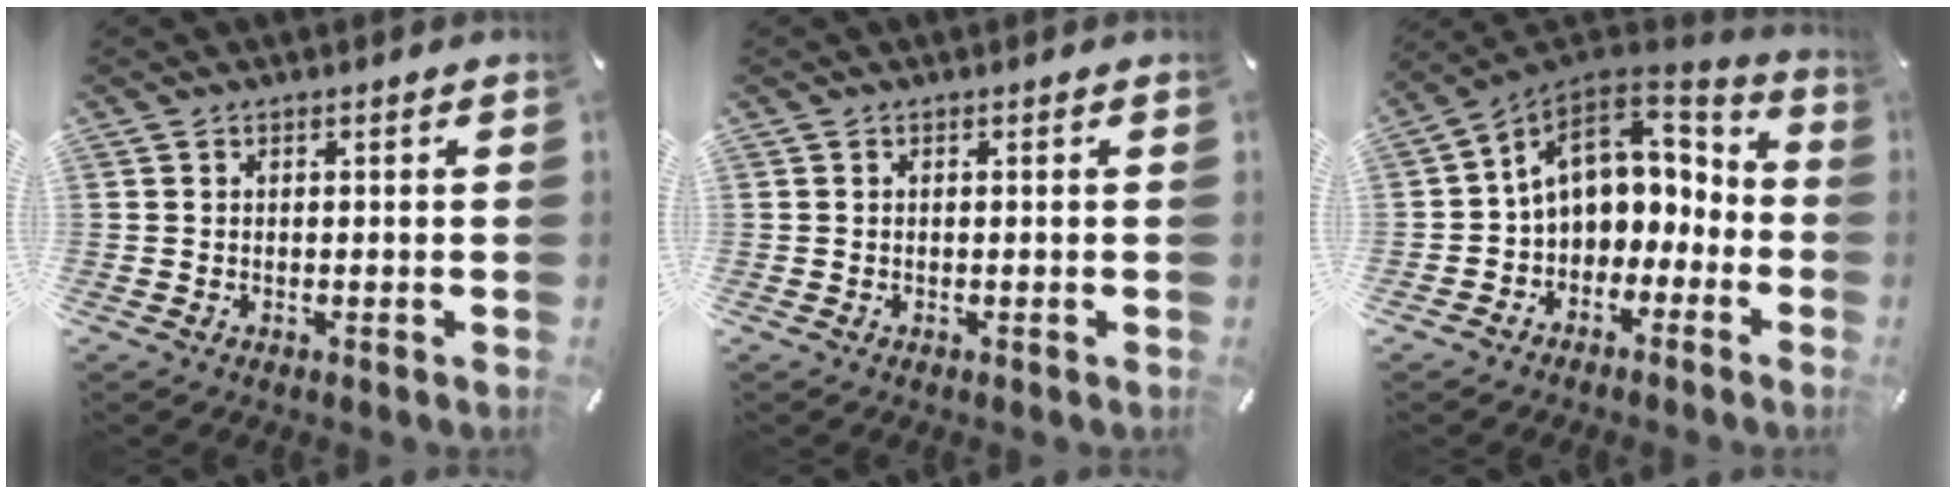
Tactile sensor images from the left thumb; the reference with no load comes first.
{"total": 0.0}
{"total": 12.2, "force": [2.2, 9.7, 7.0], "torque": [-0.120, -0.004, 0.045]}